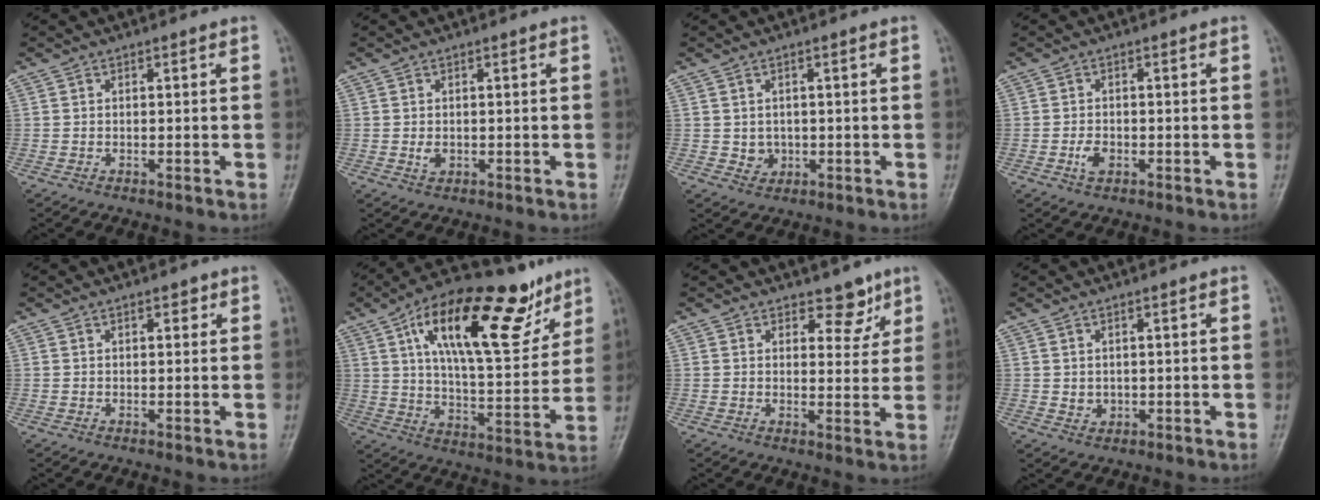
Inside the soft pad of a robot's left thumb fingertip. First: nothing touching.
{"total": 1.5, "force": [-0.1, 1.1, 0.9], "torque": [-0.014, -0.001, 0.002]}
{"total": 2.5, "force": [0.0, 2.3, 1.0], "torque": [-0.007, 0.000, 0.008]}
{"total": 2.5, "force": [-0.9, 1.7, 1.7], "torque": [-0.030, 0.002, -0.016]}
{"total": 1.7, "force": [1.0, 0.9, 1.0], "torque": [-0.004, -0.002, 0.010]}
{"total": 24.7, "force": [12.9, 9.6, 18.7], "torque": [-0.259, -0.031, 0.215]}
{"total": 5.0, "force": [3.6, 2.9, 1.9], "torque": [0.010, -0.023, 0.050]}
{"total": 1.8, "force": [0.3, 1.5, 0.8], "torque": [-0.010, -0.004, 0.012]}